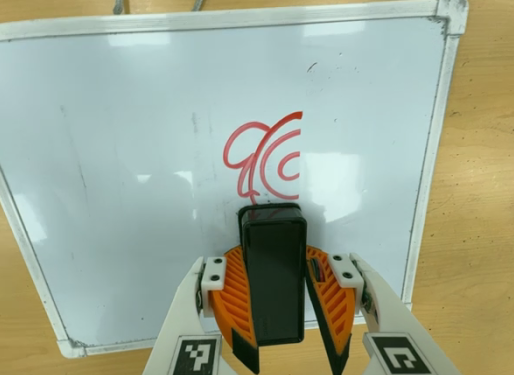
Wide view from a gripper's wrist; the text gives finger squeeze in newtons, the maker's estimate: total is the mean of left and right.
{"total": 11.5, "left": 11.1, "right": 11.8}